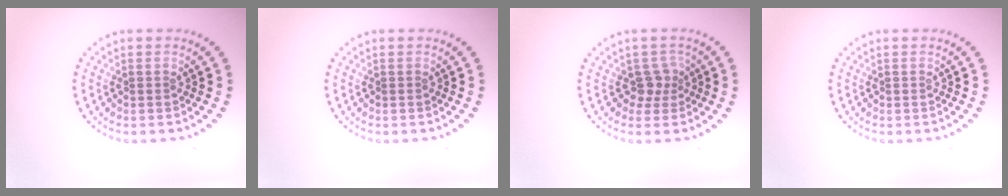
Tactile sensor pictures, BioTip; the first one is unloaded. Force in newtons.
{"total": 0.0}
{"total": 1.8, "press": 1.3, "slide": 1.3}
{"total": 0.0}